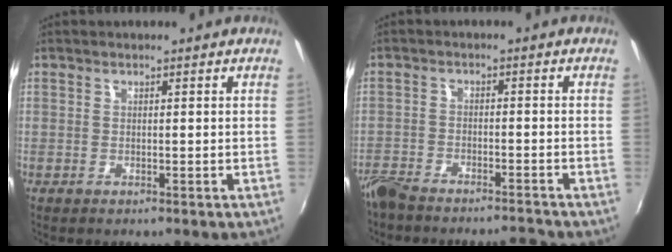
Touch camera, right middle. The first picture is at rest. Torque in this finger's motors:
{"motor_torque": [1.07, -1.07, 0.92, 0.21]}